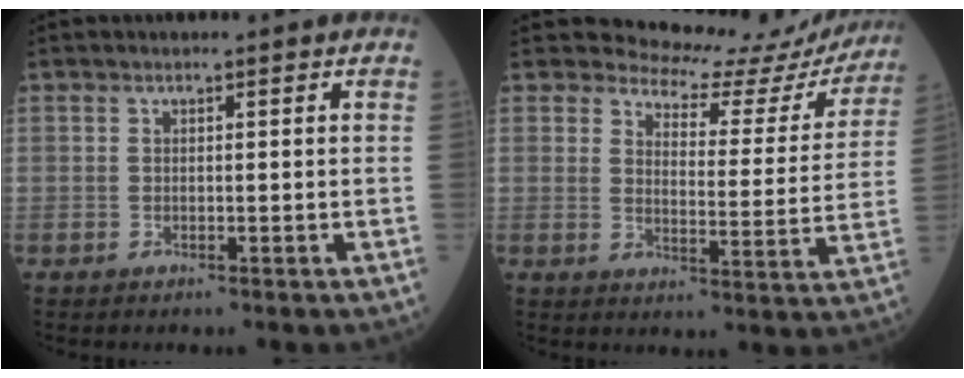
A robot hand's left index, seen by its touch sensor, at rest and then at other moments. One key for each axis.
{"total": 14.4, "fx": 13.8, "fy": 4.0, "fz": 0.9, "tx": 0.010, "ty": -0.056, "tz": 0.142}